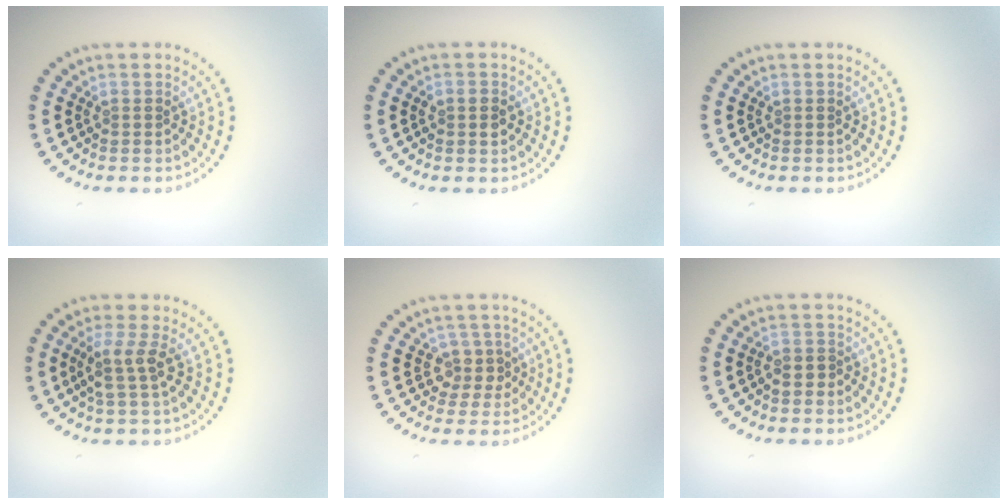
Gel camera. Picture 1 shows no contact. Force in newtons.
{"total": 1.3, "press": 1.3, "slide": 0.1}
{"total": 0.0}
{"total": 2.6, "press": 2.0, "slide": 1.6}
{"total": 2.3, "press": 2.0, "slide": 1.1}
{"total": 1.1, "press": 0.9, "slide": 0.6}